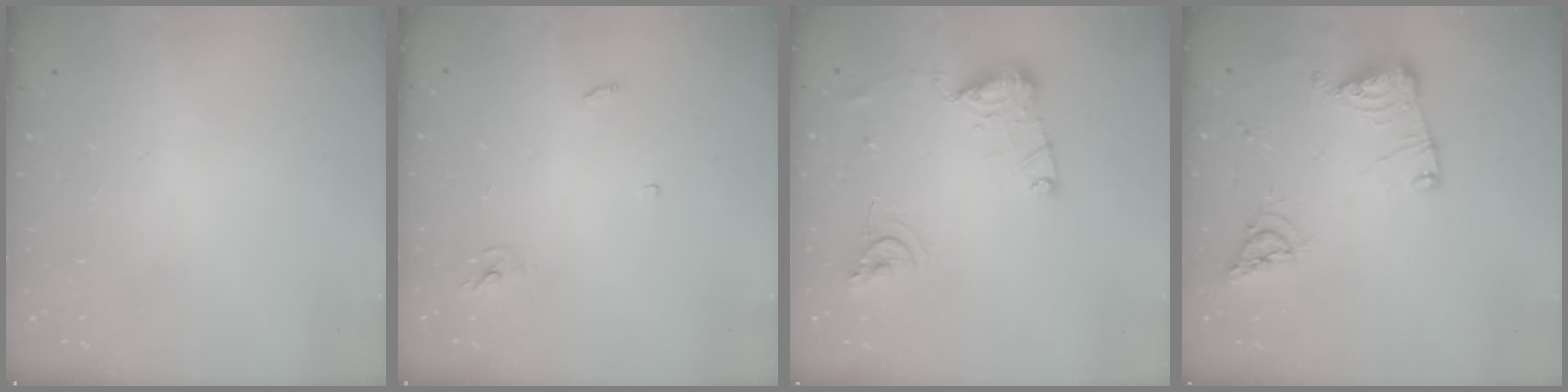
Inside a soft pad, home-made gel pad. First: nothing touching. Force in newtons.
{"total": 3.0, "press": 3.0, "slide": 0.2}
{"total": 12.9, "press": 12.8, "slide": 1.5}
{"total": 12.6, "press": 12.5, "slide": 1.5}